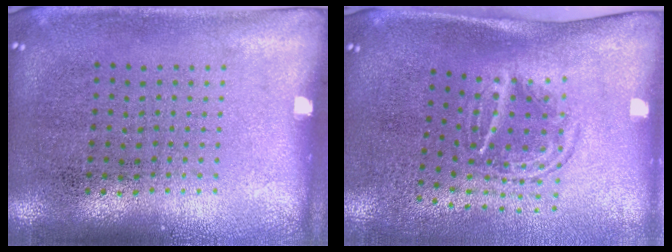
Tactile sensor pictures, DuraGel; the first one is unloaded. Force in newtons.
{"total": 1.8, "press": 1.2, "slide": 1.3}